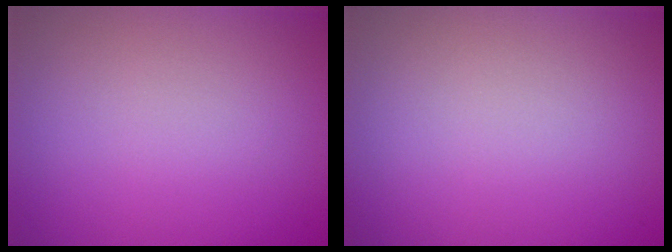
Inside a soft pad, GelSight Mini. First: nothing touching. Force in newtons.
{"total": 0.0}